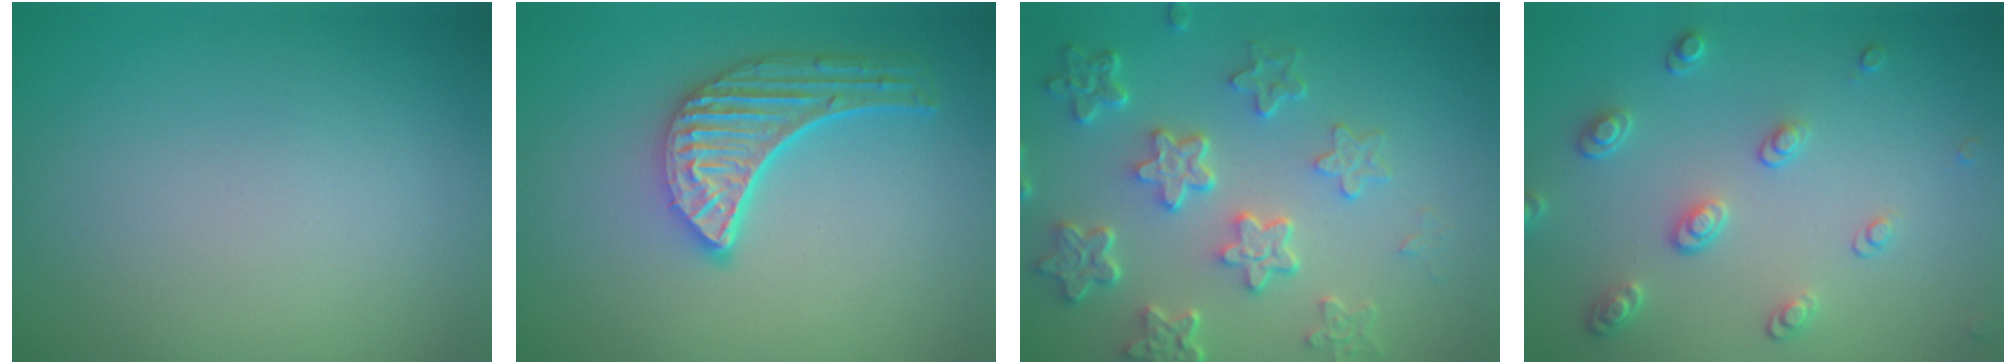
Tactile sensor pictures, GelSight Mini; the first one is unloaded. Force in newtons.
{"total": 5.1, "press": 3.9, "slide": 3.2}
{"total": 5.9, "press": 4.4, "slide": 3.9}
{"total": 2.8, "press": 2.5, "slide": 1.1}